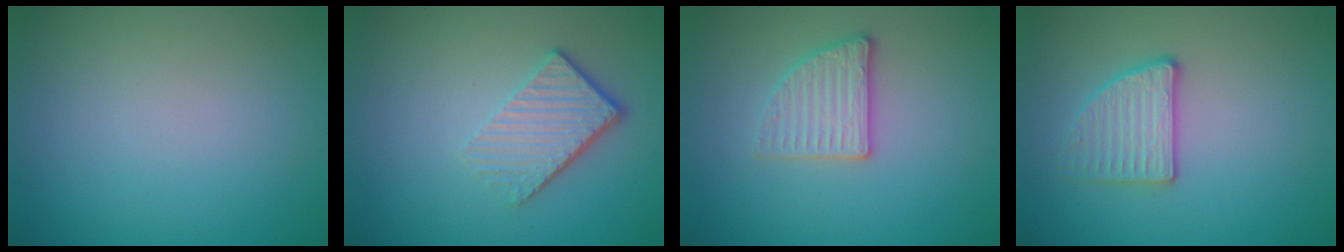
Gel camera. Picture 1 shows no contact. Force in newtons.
{"total": 4.1, "press": 2.8, "slide": 3.0}
{"total": 2.7, "press": 2.6, "slide": 0.8}
{"total": 2.7, "press": 2.6, "slide": 0.8}